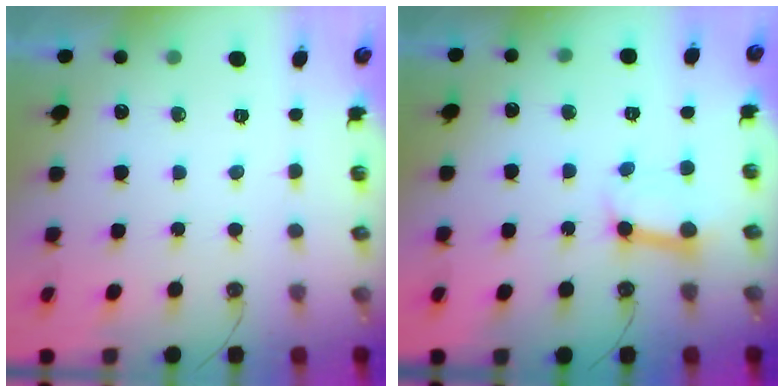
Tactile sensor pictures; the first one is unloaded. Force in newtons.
{"total": 7.3, "press": 7.3, "slide": 1.0}